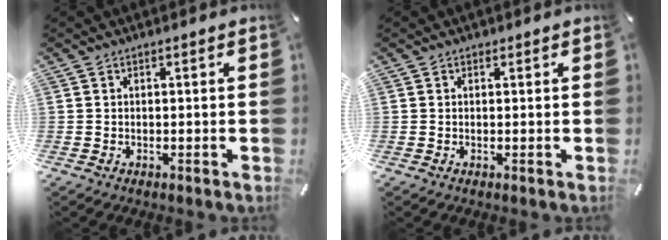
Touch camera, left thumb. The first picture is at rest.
{"total": 0.6, "force": [0.2, 0.5, 0.1], "torque": [0.000, 0.005, 0.003]}